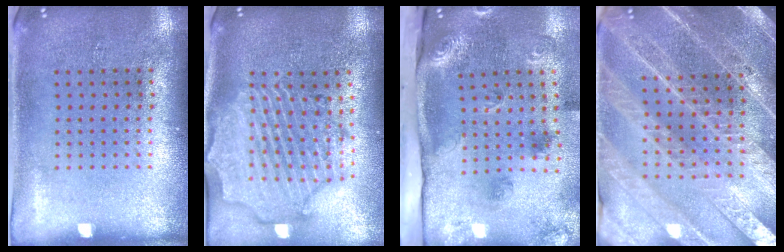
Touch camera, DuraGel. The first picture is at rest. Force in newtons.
{"total": 2.9, "press": 2.5, "slide": 1.4}
{"total": 2.8, "press": 1.9, "slide": 2.1}
{"total": 4.3, "press": 3.9, "slide": 1.8}